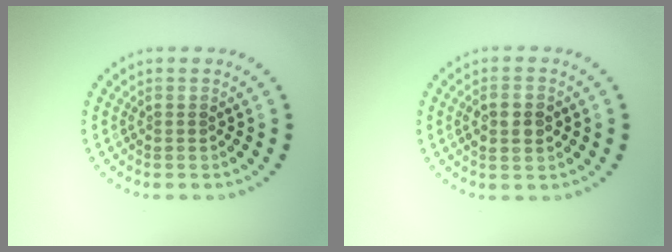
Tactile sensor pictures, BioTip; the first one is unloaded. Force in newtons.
{"total": 2.4, "press": 2.4, "slide": 0.3}